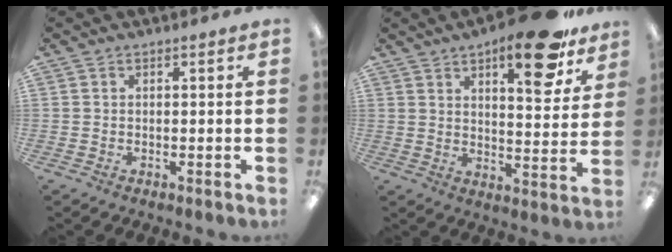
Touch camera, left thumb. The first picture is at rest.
{"total": 16.3, "force": [10.9, 5.4, 10.9], "torque": [-0.139, -0.065, 0.172]}